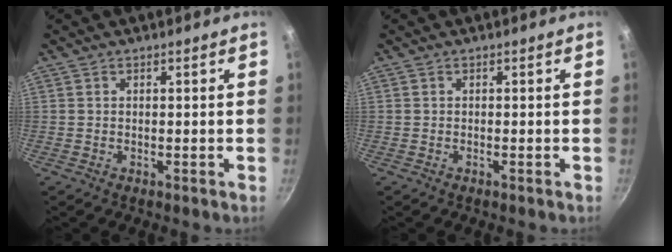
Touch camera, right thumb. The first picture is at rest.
{"total": 0.0}